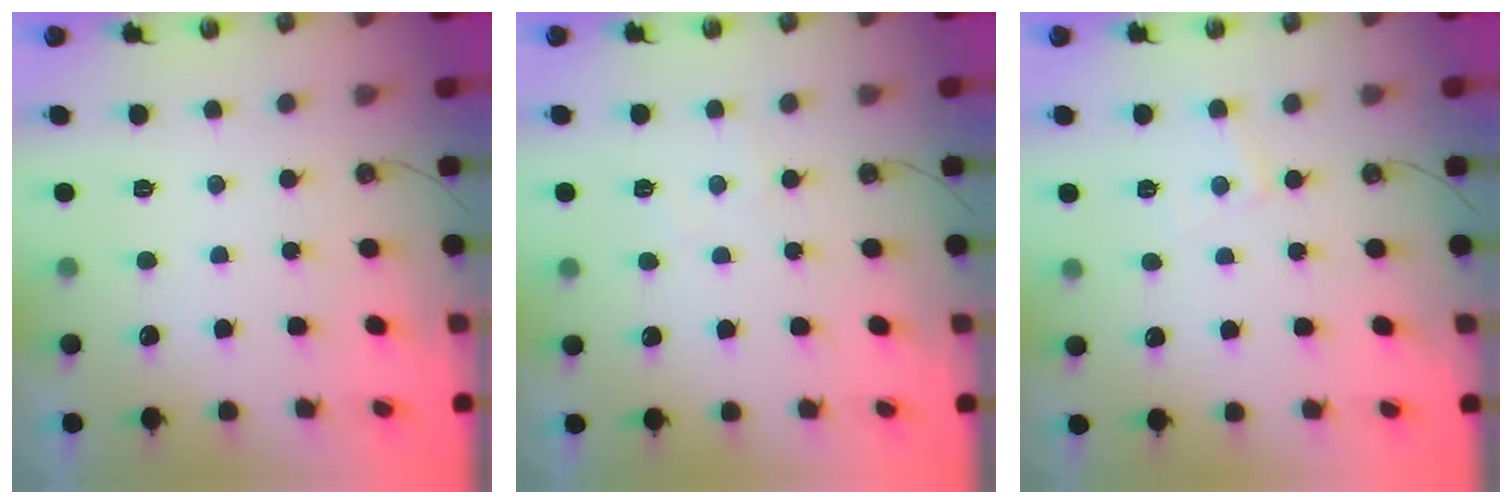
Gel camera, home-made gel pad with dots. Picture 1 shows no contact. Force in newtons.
{"total": 3.6, "press": 3.5, "slide": 0.6}
{"total": 5.3, "press": 5.2, "slide": 0.7}